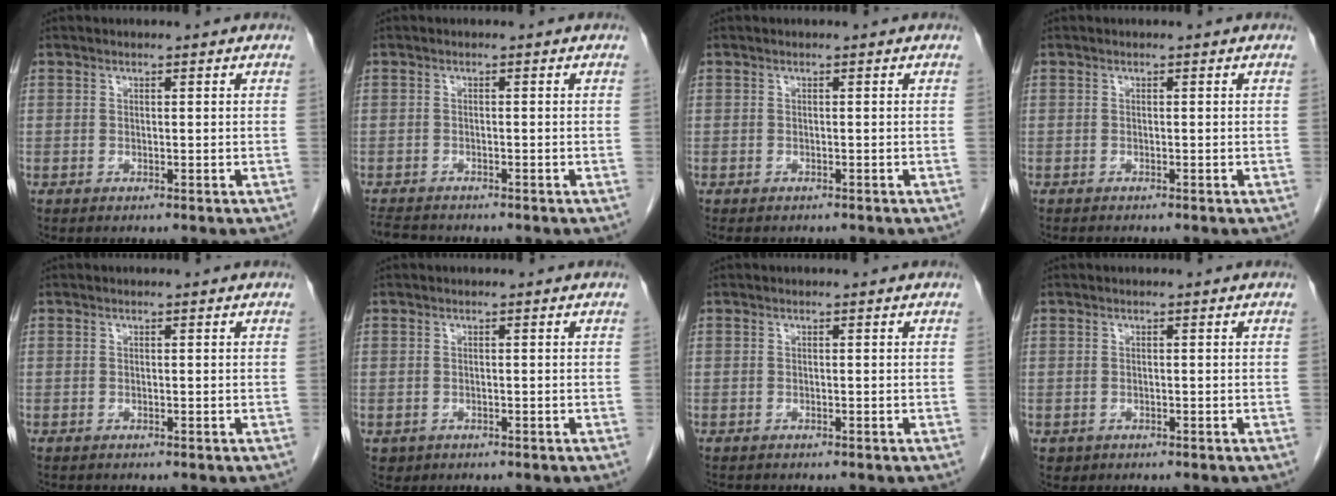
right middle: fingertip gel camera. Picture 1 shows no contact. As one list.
[{"total": 3.9, "force": [-3.7, 0.8, 0.9], "torque": [-0.019, -0.014, -0.061]}, {"total": 3.4, "force": [-2.8, 1.4, 1.2], "torque": [-0.014, -0.005, -0.033]}, {"total": 1.0, "force": [-1.0, -0.1, 0.3], "torque": [-0.010, -0.004, -0.014]}, {"total": 0.7, "force": [-0.6, 0.2, 0.2], "torque": [-0.008, 0.000, -0.009]}, {"total": 1.1, "force": [-0.5, 1.0, 0.2], "torque": [-0.008, 0.004, 0.001]}, {"total": 1.5, "force": [-1.4, 0.5, 0.5], "torque": [-0.013, -0.004, -0.016]}, {"total": 0.8, "force": [-0.3, 0.7, 0.1], "torque": [-0.008, 0.003, 0.001]}]